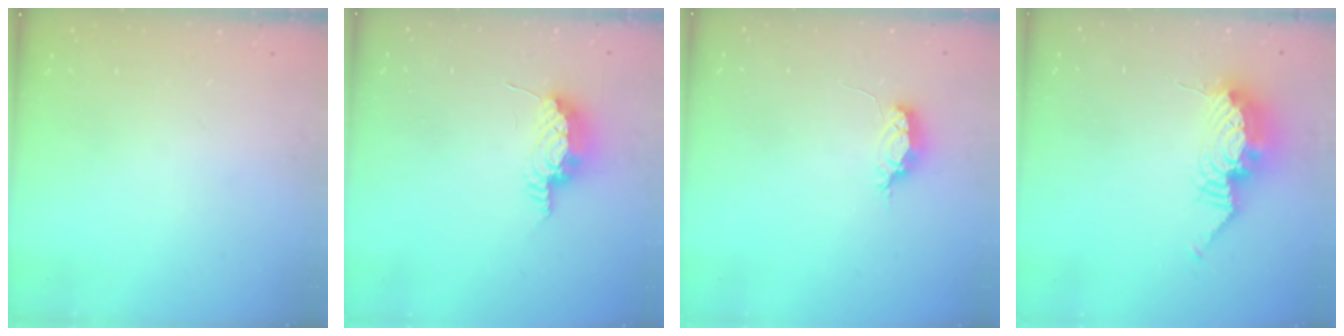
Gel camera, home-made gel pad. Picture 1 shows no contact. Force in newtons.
{"total": 8.8, "press": 8.5, "slide": 2.1}
{"total": 4.3, "press": 4.2, "slide": 0.9}
{"total": 11.8, "press": 11.7, "slide": 0.9}